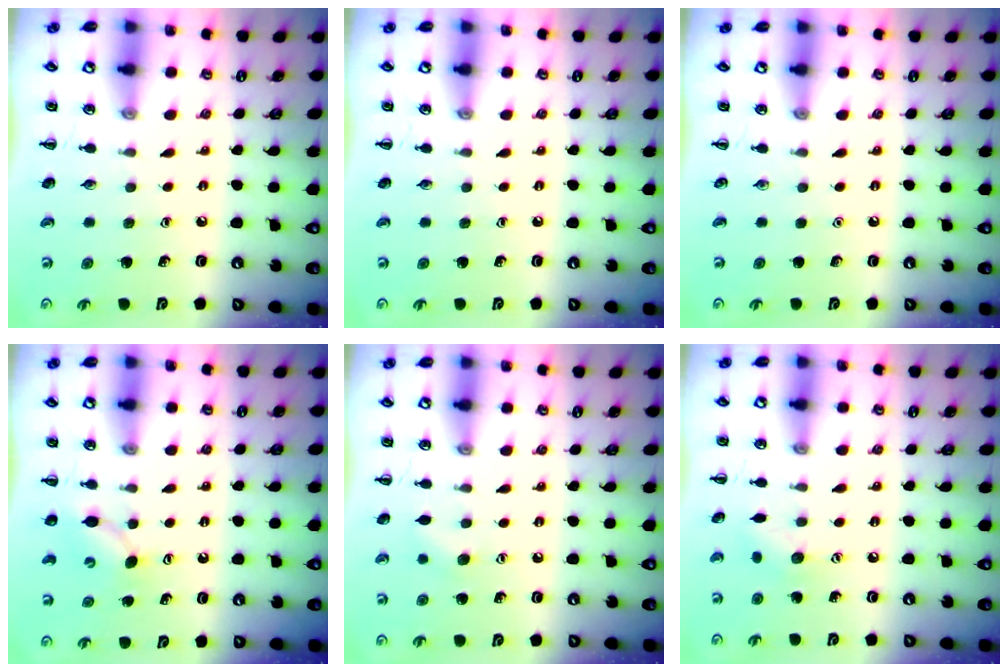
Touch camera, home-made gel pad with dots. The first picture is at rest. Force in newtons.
{"total": 0.0}
{"total": 0.0}
{"total": 4.8, "press": 4.7, "slide": 1.3}
{"total": 6.5, "press": 6.3, "slide": 1.7}
{"total": 6.5, "press": 6.4, "slide": 1.4}